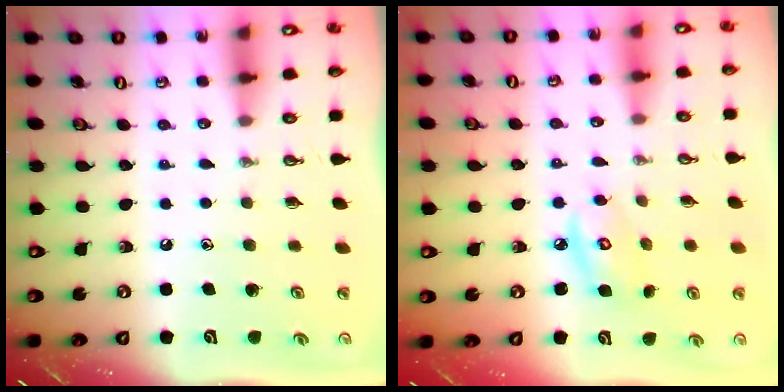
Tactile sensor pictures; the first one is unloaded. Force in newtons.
{"total": 6.2, "press": 6.2, "slide": 0.2}